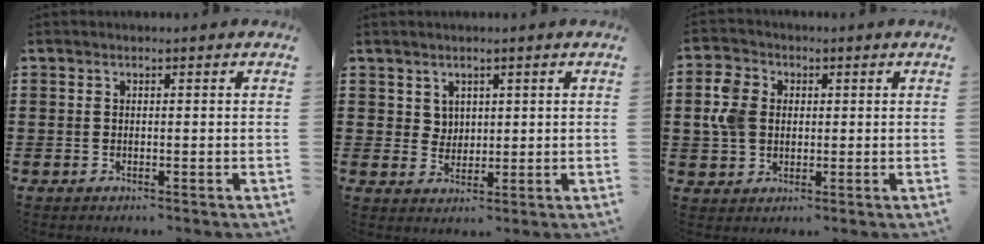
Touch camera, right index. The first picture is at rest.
{"total": 2.6, "force": [1.7, 2.0, 0.5], "torque": [-0.017, 0.008, 0.033]}
{"total": 5.9, "force": [0.6, 4.8, 3.3], "torque": [-0.098, 0.009, 0.005]}